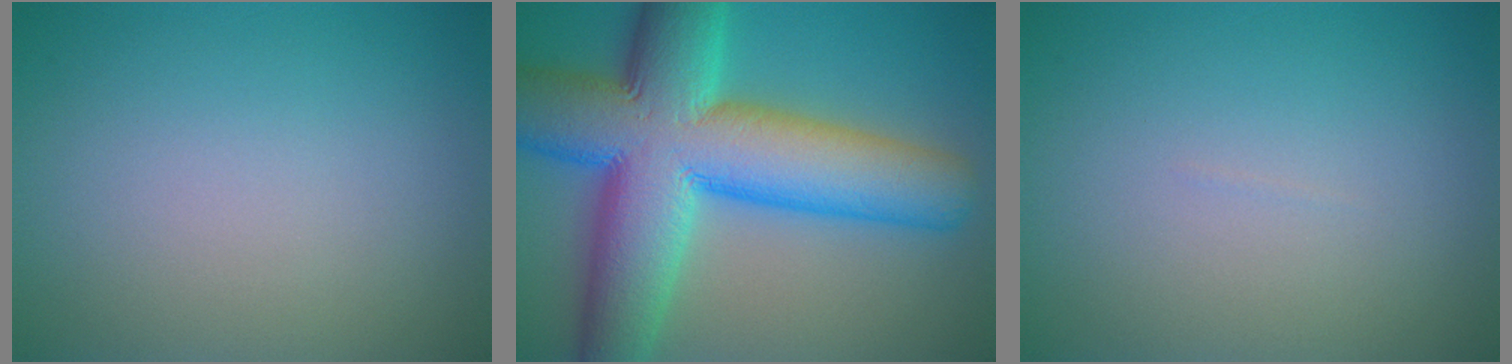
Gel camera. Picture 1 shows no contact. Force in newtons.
{"total": 15.6, "press": 15.6, "slide": 0.5}
{"total": 0.0}